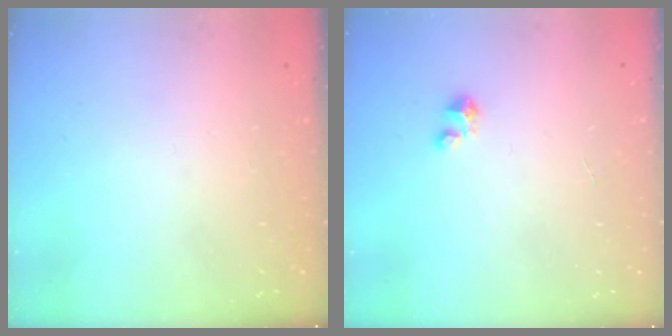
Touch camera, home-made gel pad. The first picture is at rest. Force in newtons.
{"total": 2.1, "press": 2.1, "slide": 0.1}